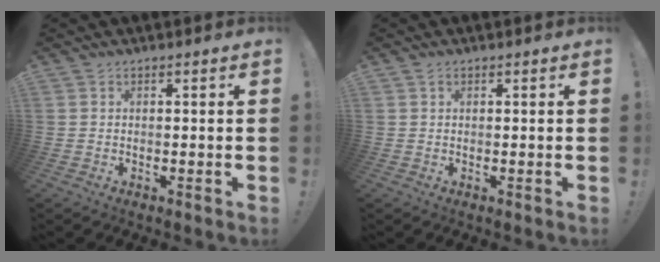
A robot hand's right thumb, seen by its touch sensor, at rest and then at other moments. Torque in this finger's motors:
{"motor_torque": [0.02, -0.16, -0.01, 0.21, 0.00]}